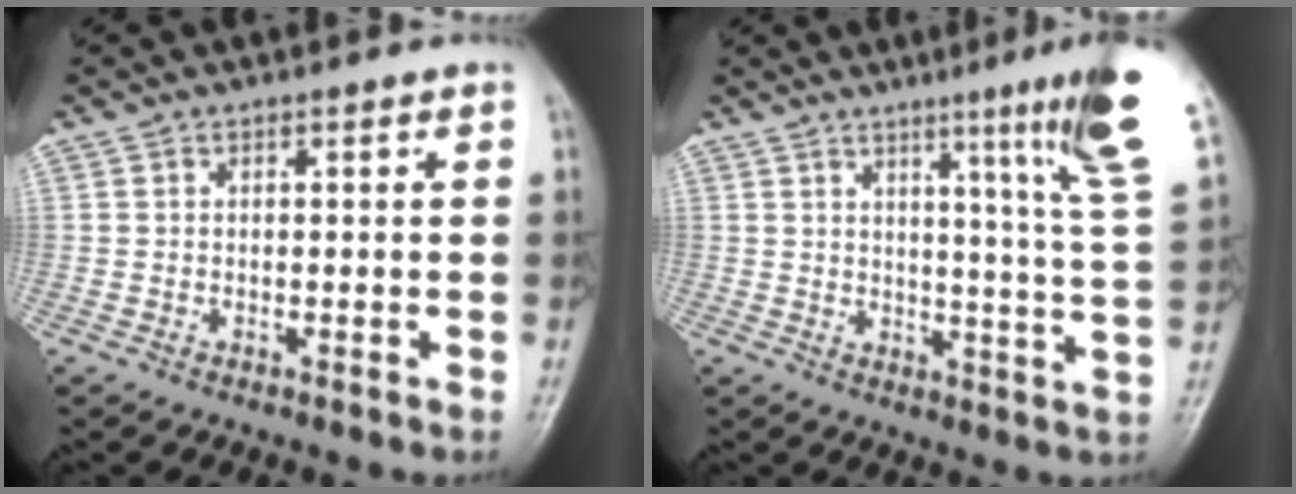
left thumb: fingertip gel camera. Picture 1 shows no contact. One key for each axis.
{"total": 15.0, "fx": 8.7, "fy": -0.6, "fz": 12.2, "tx": -0.159, "ty": -0.053, "tz": 0.103}